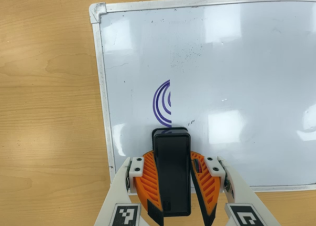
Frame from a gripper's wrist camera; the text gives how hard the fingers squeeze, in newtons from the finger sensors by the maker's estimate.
{"total": 11.8, "left": 11.1, "right": 12.6}